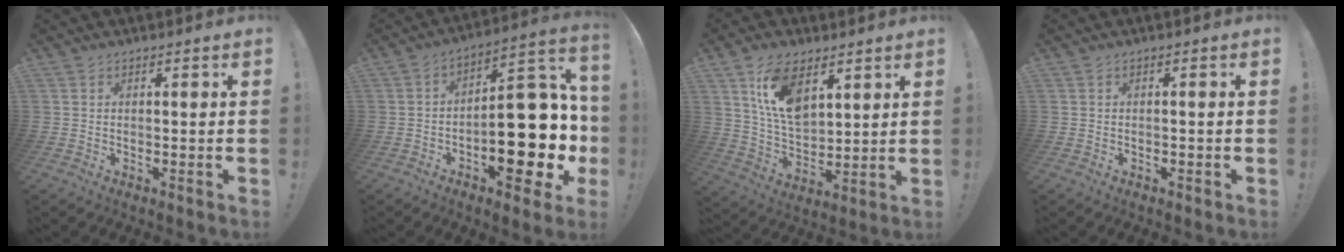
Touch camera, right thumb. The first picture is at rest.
{"total": 21.6, "force": [-5.6, 10.3, 18.2], "torque": [-0.226, 0.044, -0.072]}
{"total": 13.8, "force": [7.7, 7.7, 8.6], "torque": [-0.172, -0.033, 0.141]}
{"total": 0.7, "force": [-0.6, 0.1, 0.4], "torque": [-0.010, 0.002, -0.010]}